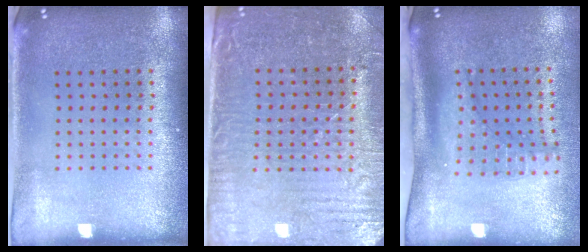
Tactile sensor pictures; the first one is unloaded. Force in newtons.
{"total": 3.5, "press": 3.1, "slide": 1.5}
{"total": 2.1, "press": 1.4, "slide": 1.6}